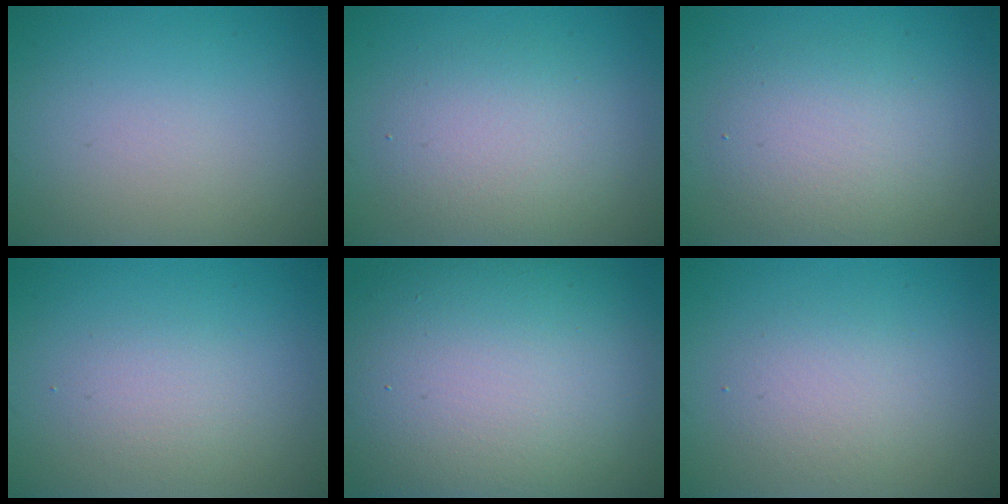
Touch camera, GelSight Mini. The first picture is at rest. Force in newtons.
{"total": 4.2, "press": 4.2, "slide": 0.1}
{"total": 4.0, "press": 4.0, "slide": 0.1}
{"total": 1.7, "press": 1.7, "slide": 0.1}
{"total": 17.6, "press": 17.6, "slide": 1.1}
{"total": 2.2, "press": 2.2, "slide": 0.1}